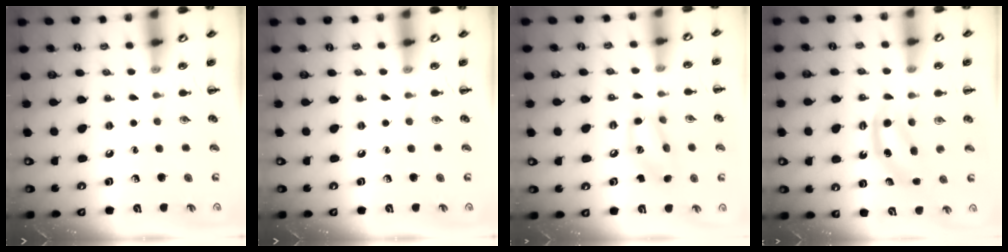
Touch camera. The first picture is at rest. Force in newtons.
{"total": 0.0}
{"total": 11.7, "press": 11.6, "slide": 1.8}
{"total": 5.4, "press": 5.3, "slide": 1.0}